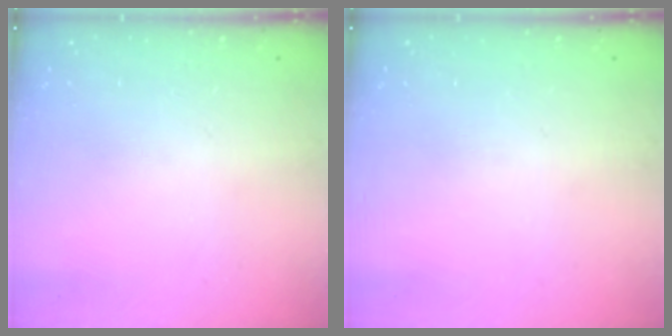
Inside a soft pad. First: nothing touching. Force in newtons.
{"total": 0.0}